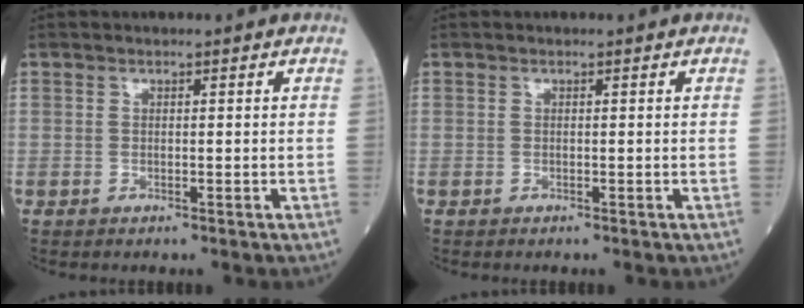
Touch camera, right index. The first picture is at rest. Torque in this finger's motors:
{"motor_torque": [0.07, 0.00, -0.02, 0.01]}